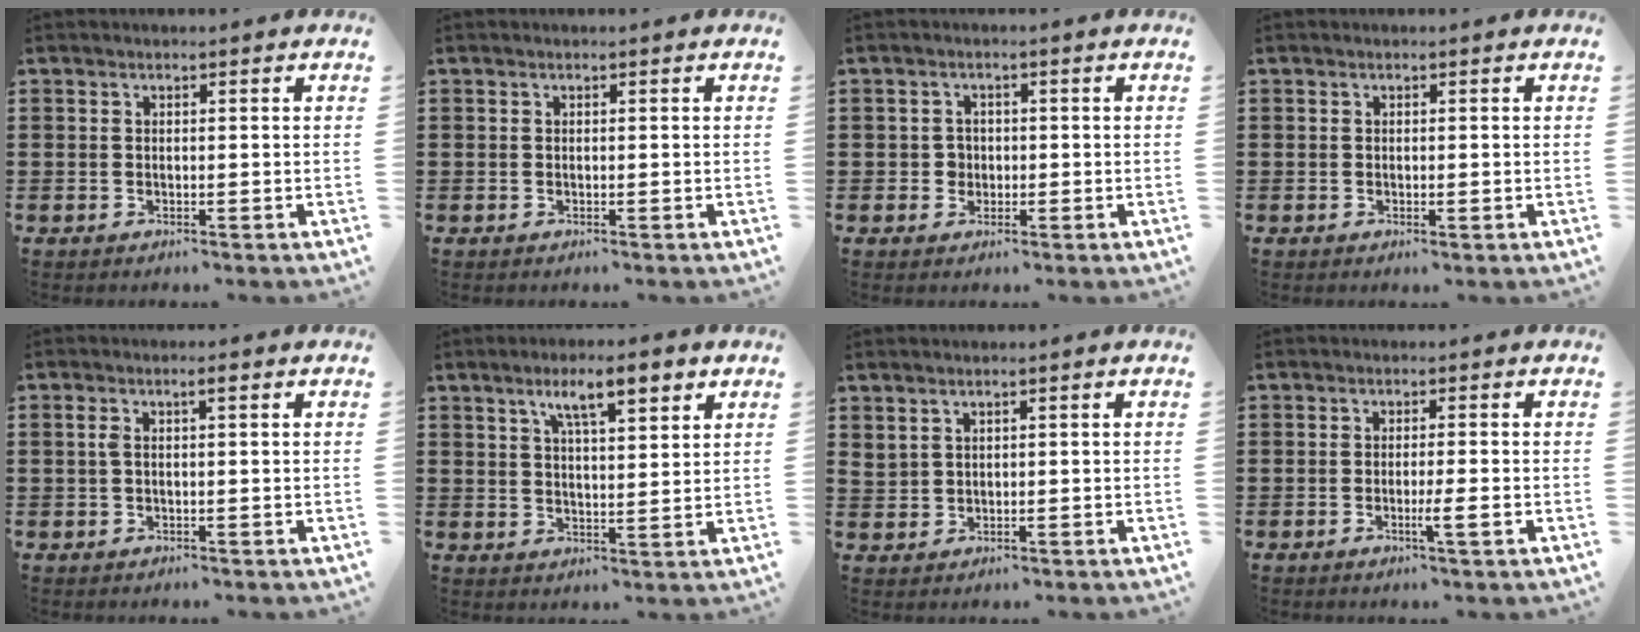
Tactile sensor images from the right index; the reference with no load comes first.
{"total": 0.0}
{"total": 2.0, "force": [-0.3, 1.9, 0.6], "torque": [-0.017, 0.007, -0.007]}
{"total": 0.0}
{"total": 2.1, "force": [0.4, 0.5, 2.0], "torque": [-0.038, 0.004, 0.004]}
{"total": 6.8, "force": [4.0, 1.4, 5.4], "torque": [-0.097, 0.000, 0.065]}
{"total": 1.4, "force": [1.2, 0.7, 0.3], "torque": [-0.008, 0.002, 0.023]}
{"total": 3.0, "force": [-1.1, -0.1, 2.8], "torque": [-0.046, -0.007, -0.021]}